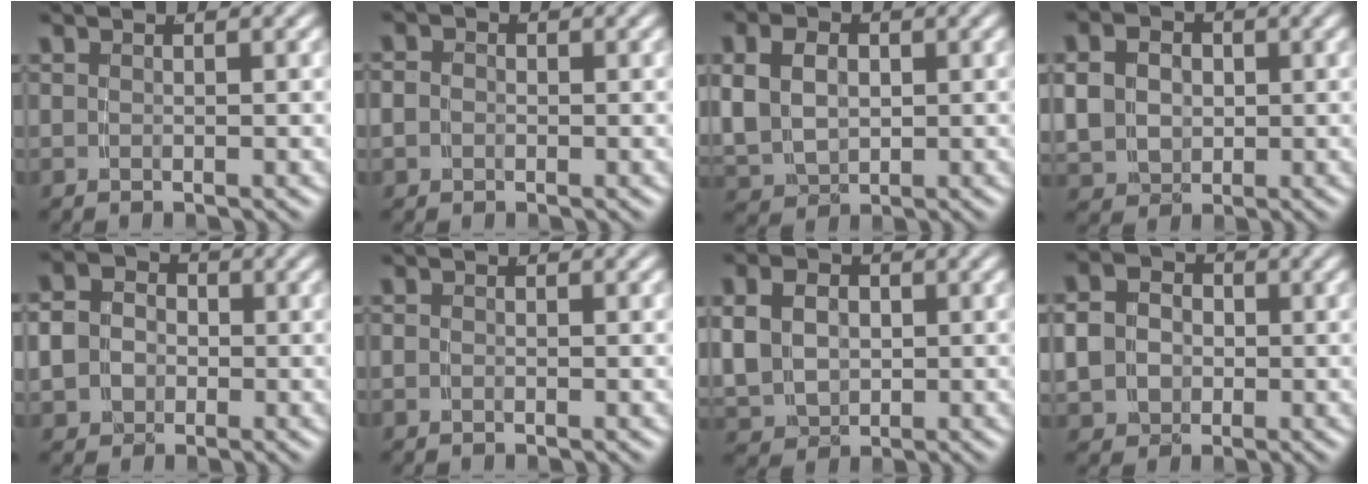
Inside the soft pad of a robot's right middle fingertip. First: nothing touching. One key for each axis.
{"total": 2.3, "fx": -0.3, "fy": 2.2, "fz": 0.7, "tx": -0.024, "ty": -0.006, "tz": -0.008}
{"total": 6.9, "fx": 0.5, "fy": 5.8, "fz": 3.8, "tx": -0.085, "ty": -0.020, "tz": 0.016}
{"total": 5.6, "fx": 0.1, "fy": 4.8, "fz": 2.9, "tx": -0.068, "ty": -0.020, "tz": 0.010}
{"total": 8.9, "fx": -0.3, "fy": 8.1, "fz": 3.8, "tx": -0.088, "ty": -0.022, "tz": -0.015}
{"total": 0.9, "fx": -0.3, "fy": 0.8, "fz": 0.2, "tx": -0.007, "ty": -0.001, "tz": -0.009}
{"total": 6.2, "fx": 0.3, "fy": 5.3, "fz": 3.4, "tx": -0.075, "ty": -0.026, "tz": 0.015}
{"total": 8.0, "fx": 0.0, "fy": 7.0, "fz": 3.8, "tx": -0.085, "ty": -0.020, "tz": -0.004}